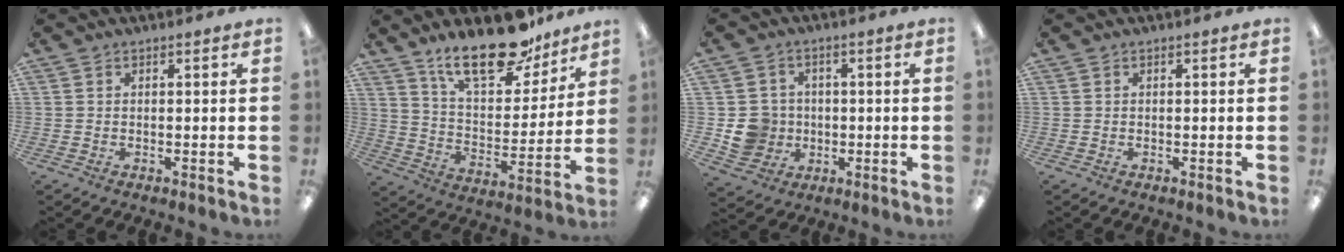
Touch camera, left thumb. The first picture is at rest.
{"total": 21.2, "force": [15.4, 8.8, 11.8], "torque": [-0.177, -0.090, 0.262]}
{"total": 8.0, "force": [-1.0, 7.7, 1.8], "torque": [-0.046, 0.013, -0.008]}
{"total": 0.0}